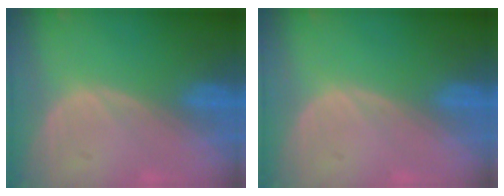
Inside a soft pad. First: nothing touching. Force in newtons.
{"total": 0.0}